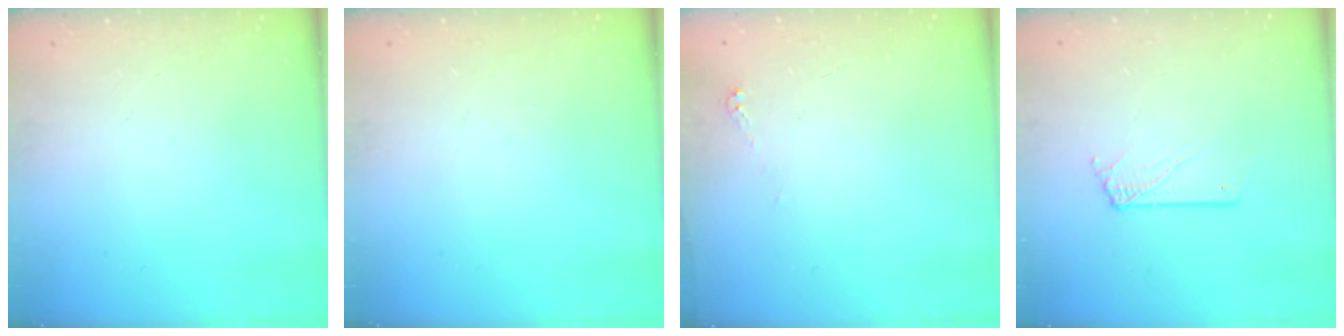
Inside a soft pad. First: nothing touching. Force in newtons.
{"total": 0.0}
{"total": 2.5, "press": 2.5, "slide": 0.3}
{"total": 1.5, "press": 1.5, "slide": 0.1}